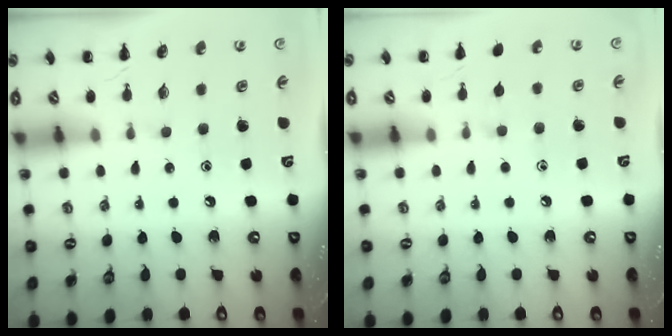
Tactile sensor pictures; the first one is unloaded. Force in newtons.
{"total": 3.3, "press": 3.0, "slide": 1.5}